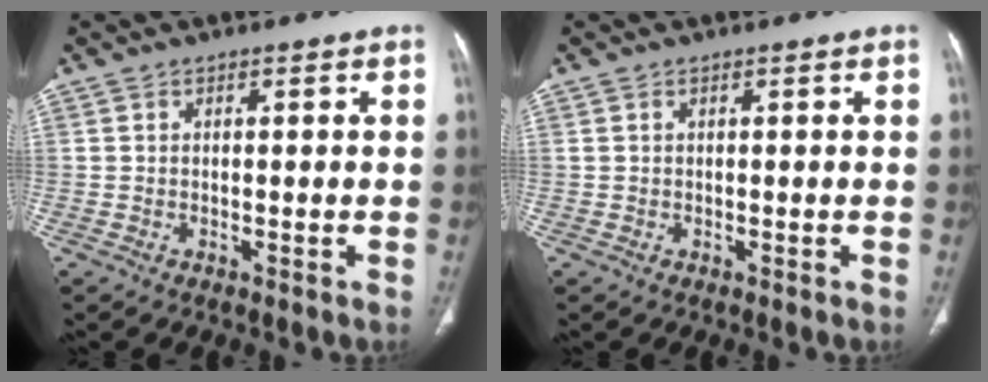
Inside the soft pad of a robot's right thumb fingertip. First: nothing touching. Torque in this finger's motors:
{"motor_torque": [0.47, 0.02, -0.25, 0.11, 0.09]}